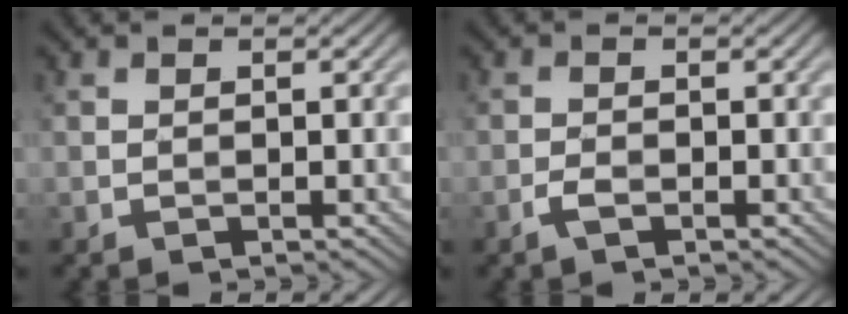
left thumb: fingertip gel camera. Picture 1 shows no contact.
{"total": 1.4, "force": [-1.0, 0.3, 1.0], "torque": [-0.025, 0.001, -0.021]}